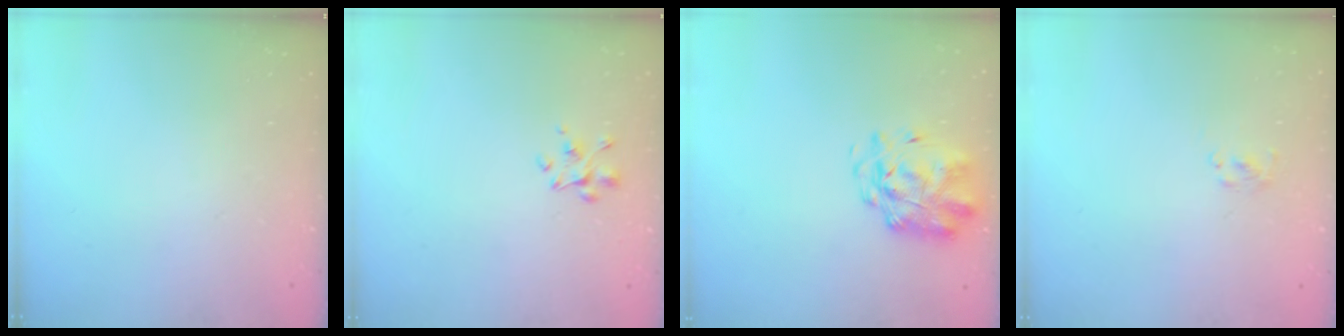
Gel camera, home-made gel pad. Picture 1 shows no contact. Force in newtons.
{"total": 2.4, "press": 2.3, "slide": 0.7}
{"total": 2.9, "press": 2.8, "slide": 0.8}
{"total": 1.4, "press": 1.0, "slide": 0.9}